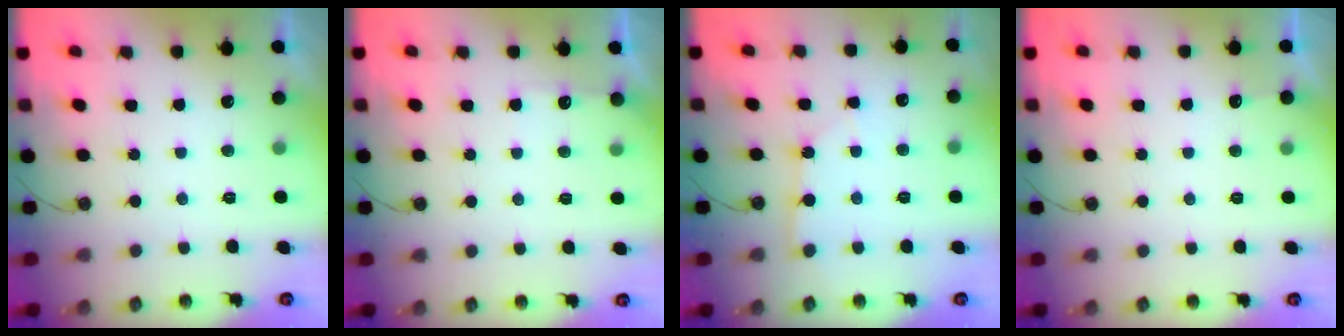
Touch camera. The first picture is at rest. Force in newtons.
{"total": 4.3, "press": 4.3, "slide": 0.4}
{"total": 2.7, "press": 2.7, "slide": 0.3}
{"total": 2.8, "press": 2.8, "slide": 0.4}